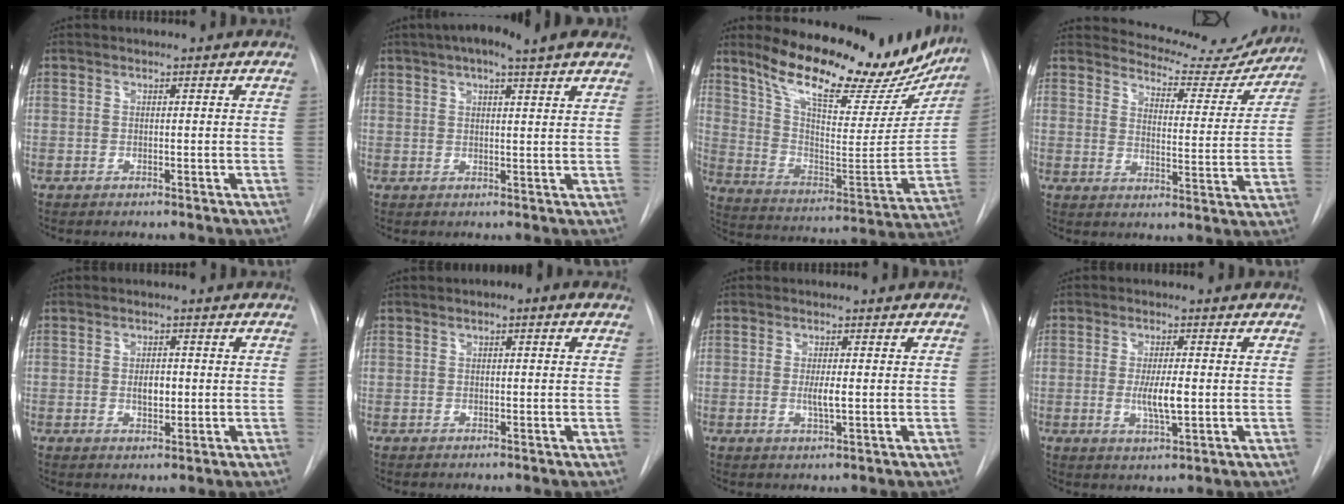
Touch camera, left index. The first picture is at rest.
{"total": 11.7, "force": [8.7, 1.9, 7.6], "torque": [-0.121, 0.040, 0.116]}
{"total": 26.1, "force": [21.2, 7.6, 13.1], "torque": [-0.196, -0.034, 0.298]}
{"total": 14.0, "force": [13.5, 3.4, 1.7], "torque": [-0.009, -0.042, 0.154]}
{"total": 2.6, "force": [0.0, 1.3, 2.2], "torque": [-0.038, -0.001, 0.001]}
{"total": 2.1, "force": [0.8, 0.8, 1.8], "torque": [-0.028, 0.011, 0.007]}
{"total": 2.4, "force": [-0.1, 0.2, 2.4], "torque": [-0.050, -0.006, -0.002]}
{"total": 4.8, "force": [-0.4, 0.9, 4.7], "torque": [-0.091, -0.010, -0.005]}